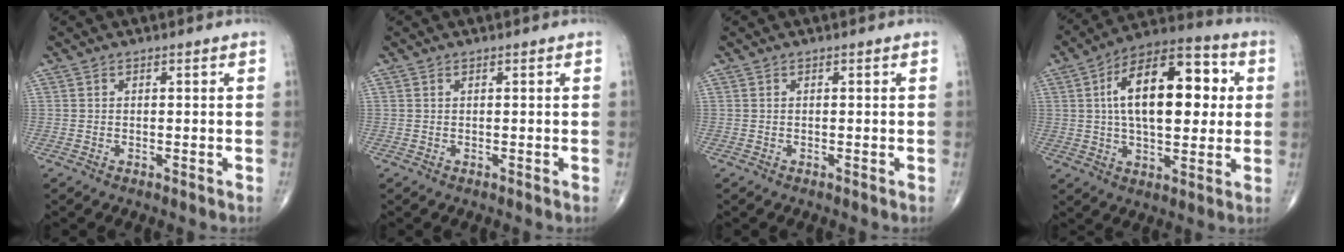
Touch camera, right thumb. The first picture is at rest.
{"total": 0.0}
{"total": 0.0}
{"total": 20.3, "force": [3.4, 10.1, 17.2], "torque": [-0.247, 0.020, 0.046]}